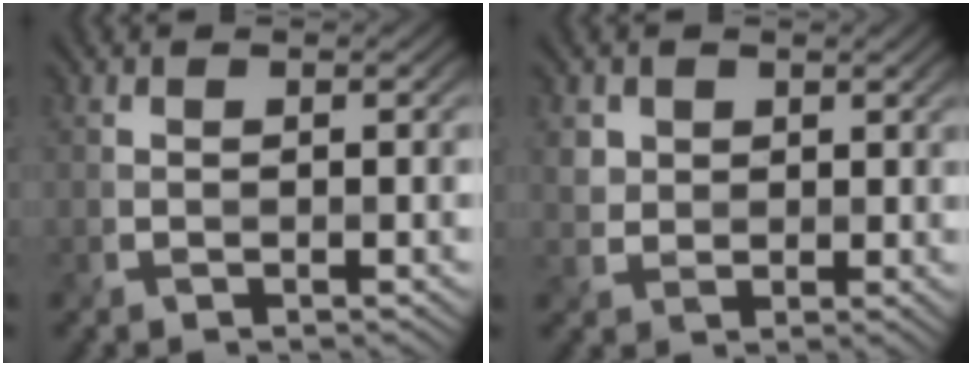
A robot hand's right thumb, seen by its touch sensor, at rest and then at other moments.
{"total": 2.8, "force": [1.5, 2.3, 0.6], "torque": [-0.024, -0.007, 0.031]}